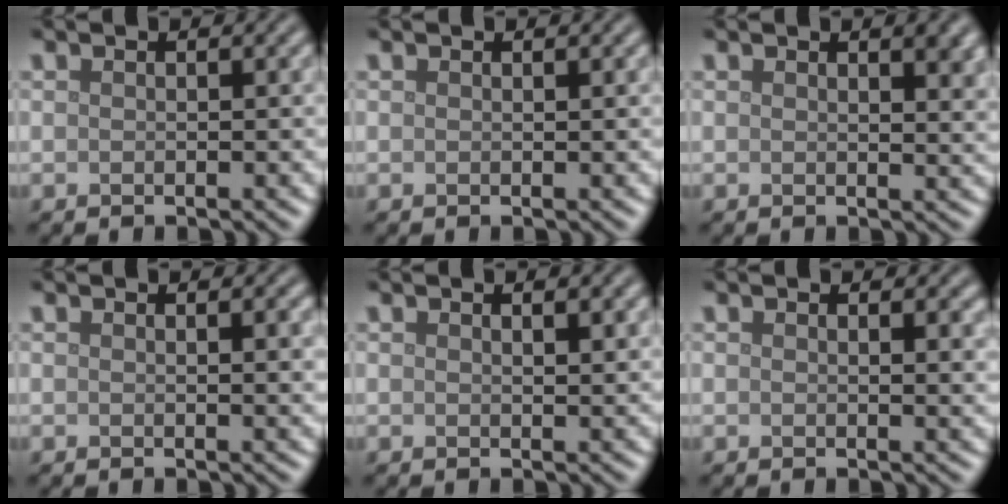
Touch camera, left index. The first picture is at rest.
{"total": 0.0}
{"total": 2.4, "force": [1.3, 0.8, 1.9], "torque": [-0.016, -0.002, 0.020]}
{"total": 1.2, "force": [0.5, 0.3, 1.0], "torque": [-0.010, 0.000, 0.005]}
{"total": 0.9, "force": [0.6, 0.2, 0.7], "torque": [-0.010, -0.002, 0.011]}
{"total": 1.2, "force": [0.7, 0.4, 0.9], "torque": [-0.006, 0.000, 0.010]}